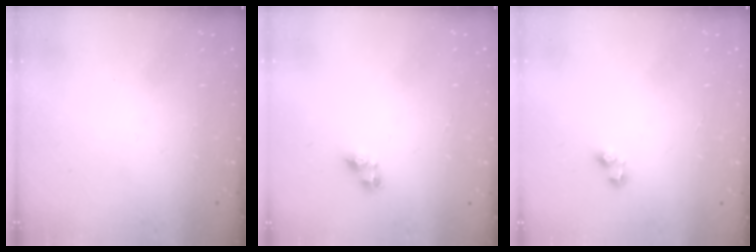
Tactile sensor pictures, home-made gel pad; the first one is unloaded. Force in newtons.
{"total": 5.1, "press": 5.1, "slide": 0.6}
{"total": 2.0, "press": 2.0, "slide": 0.3}